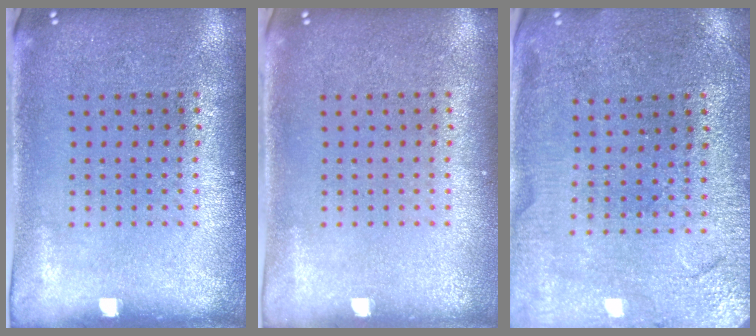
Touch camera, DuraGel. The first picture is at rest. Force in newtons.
{"total": 0.0}
{"total": 1.0, "press": 0.9, "slide": 0.3}